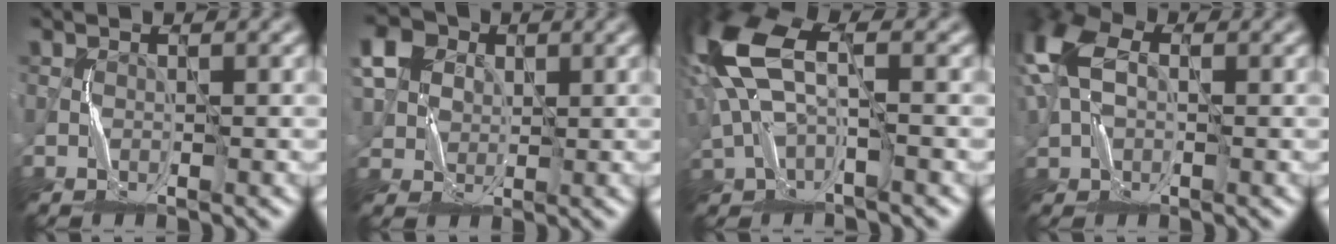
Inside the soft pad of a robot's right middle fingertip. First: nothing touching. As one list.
[{"total": 4.7, "force": [2.0, 3.8, 1.7], "torque": [-0.045, 0.009, 0.034]}, {"total": 9.4, "force": [1.3, 5.0, 7.8], "torque": [-0.190, 0.014, 0.016]}, {"total": 7.6, "force": [1.6, 5.3, 5.3], "torque": [-0.130, 0.014, 0.020]}]